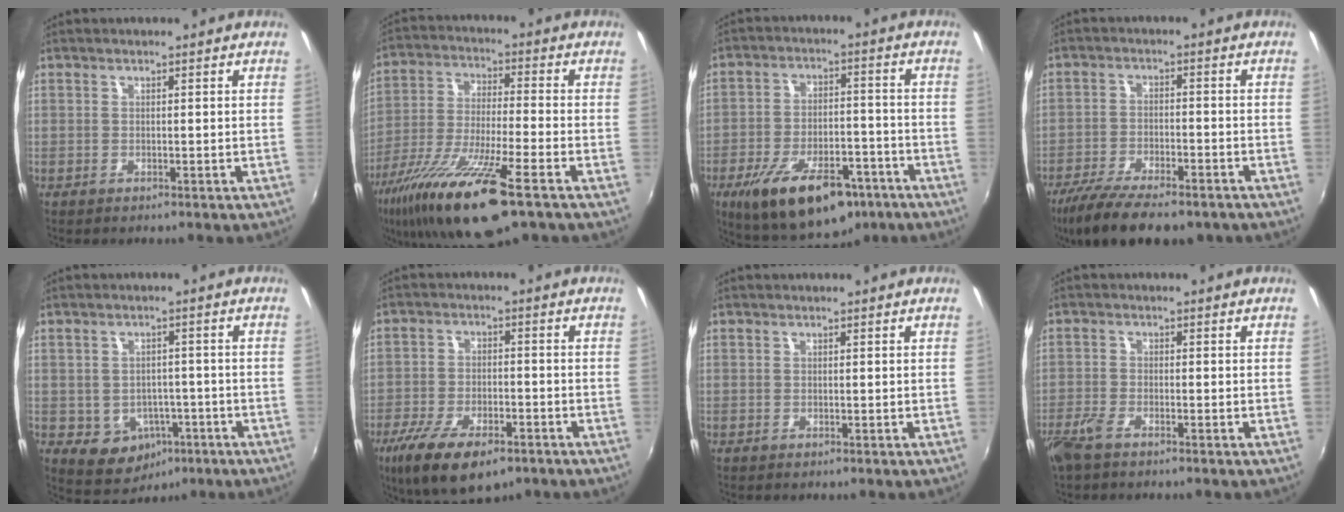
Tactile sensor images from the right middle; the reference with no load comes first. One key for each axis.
{"total": 19.1, "fx": -12.0, "fy": 2.9, "fz": 14.5, "tx": -0.289, "ty": -0.050, "tz": -0.221}
{"total": 19.3, "fx": -11.6, "fy": 8.5, "fz": 12.8, "tx": -0.234, "ty": -0.019, "tz": -0.169}
{"total": 15.2, "fx": -11.5, "fy": 4.9, "fz": 8.6, "tx": -0.181, "ty": -0.043, "tz": -0.186}
{"total": 7.8, "fx": -3.3, "fy": 6.5, "fz": 2.9, "tx": -0.066, "ty": 0.006, "tz": -0.025}
{"total": 14.4, "fx": -9.1, "fy": 5.8, "fz": 9.5, "tx": -0.201, "ty": -0.040, "tz": -0.156}
{"total": 0.0}
{"total": 4.0, "fx": -3.0, "fy": 1.2, "fz": 2.3, "tx": -0.065, "ty": -0.006, "tz": -0.065}